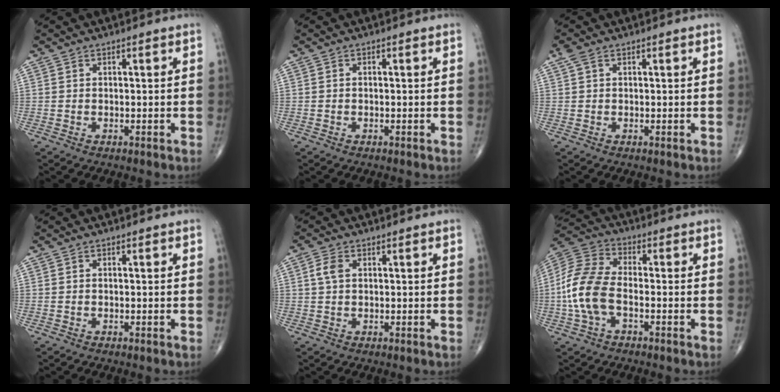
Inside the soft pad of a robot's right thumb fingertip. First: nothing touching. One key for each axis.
{"total": 0.0}
{"total": 1.7, "fx": 0.9, "fy": 0.7, "fz": 1.2, "tx": -0.036, "ty": 0.015, "tz": 0.021}
{"total": 0.0}
{"total": 2.7, "fx": 0.7, "fy": 1.7, "fz": 2.0, "tx": -0.046, "ty": 0.007, "tz": 0.012}
{"total": 11.9, "fx": -2.5, "fy": 6.6, "fz": 9.5, "tx": -0.212, "ty": 0.029, "tz": -0.056}